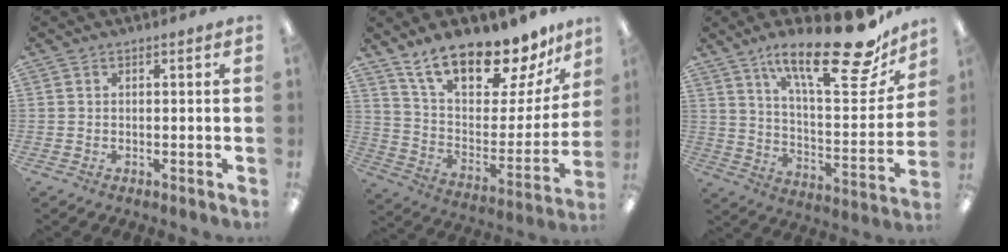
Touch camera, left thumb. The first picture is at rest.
{"total": 21.3, "force": [16.9, 7.1, 10.7], "torque": [-0.181, -0.113, 0.294]}
{"total": 23.6, "force": [16.5, 6.6, 15.6], "torque": [-0.231, -0.109, 0.265]}